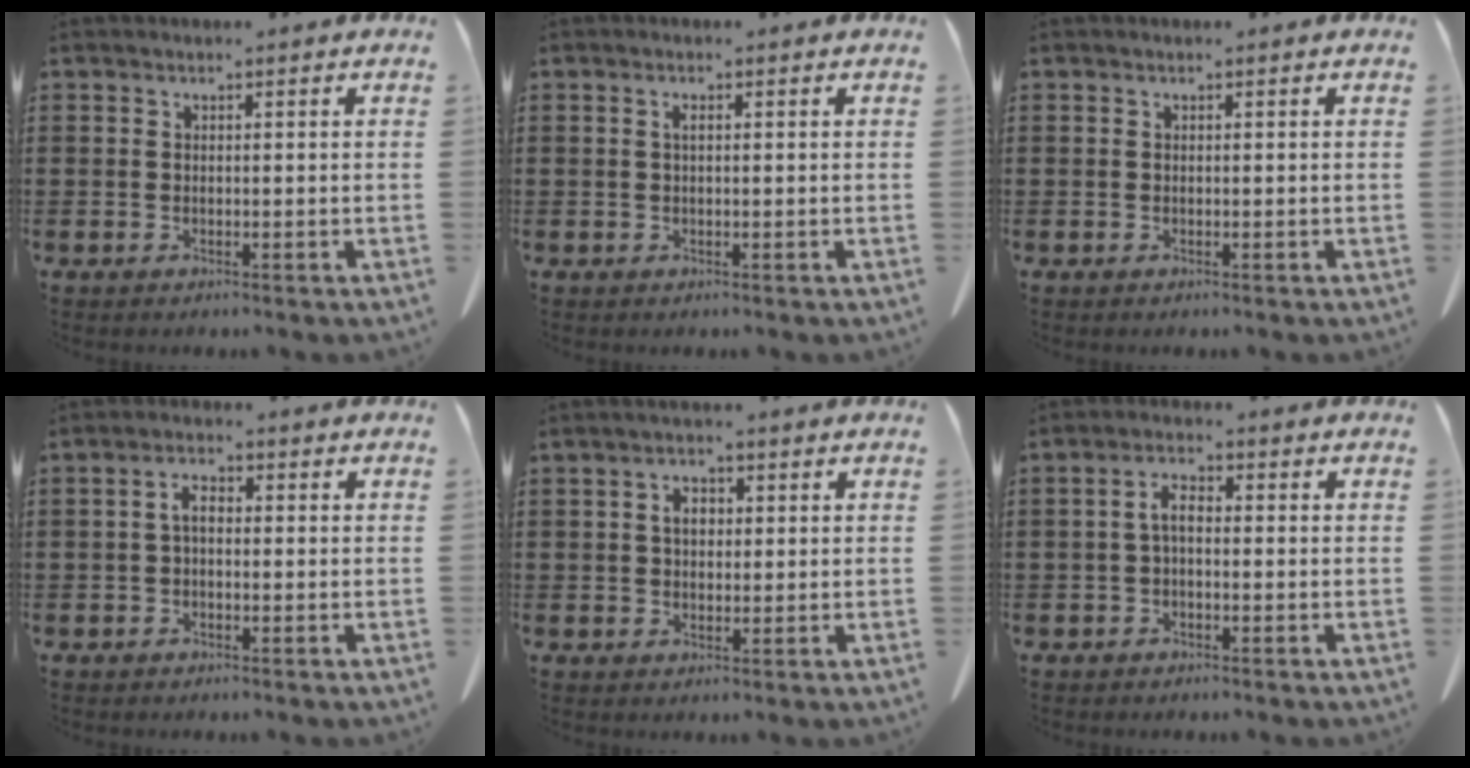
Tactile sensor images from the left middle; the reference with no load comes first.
{"total": 1.0, "force": [0.1, 0.2, 1.0], "torque": [-0.020, 0.001, 0.003]}
{"total": 0.0}
{"total": 2.8, "force": [-0.1, 1.3, 2.5], "torque": [-0.051, 0.005, -0.003]}
{"total": 3.0, "force": [0.7, 1.8, 2.3], "torque": [-0.042, 0.006, 0.010]}
{"total": 3.2, "force": [-0.4, 1.4, 2.9], "torque": [-0.064, 0.007, -0.012]}